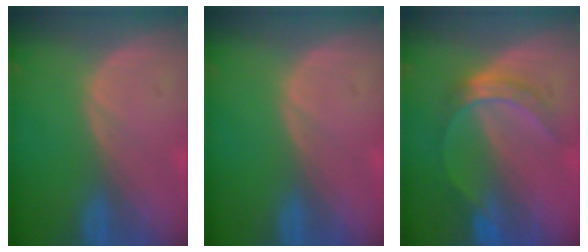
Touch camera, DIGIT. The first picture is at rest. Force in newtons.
{"total": 0.0}
{"total": 5.1, "press": 5.1, "slide": 0.5}